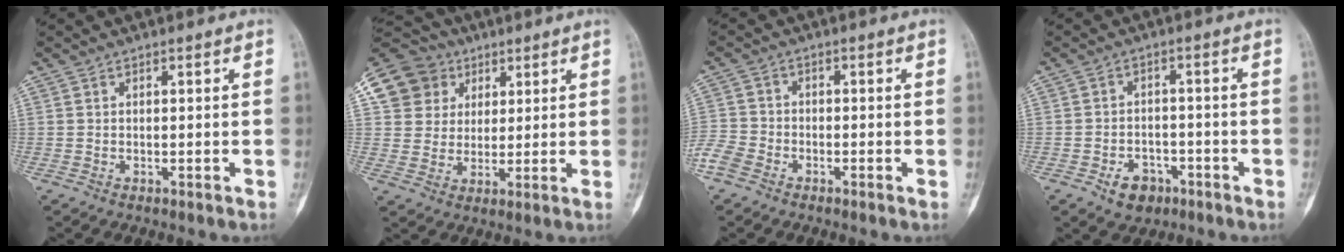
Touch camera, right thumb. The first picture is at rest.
{"total": 12.5, "force": [5.0, 11.2, 2.8], "torque": [-0.026, 0.008, 0.090]}
{"total": 4.5, "force": [-3.1, 2.8, 1.8], "torque": [-0.039, 0.001, -0.073]}
{"total": 5.5, "force": [-2.9, 4.0, 2.5], "torque": [-0.022, 0.022, -0.041]}